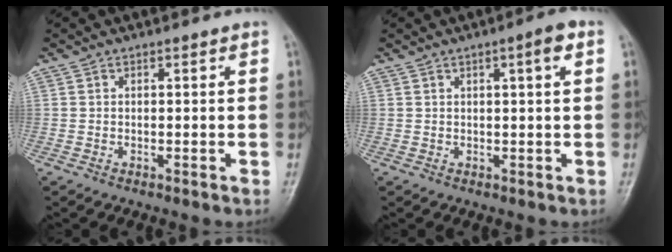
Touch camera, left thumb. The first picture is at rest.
{"total": 3.3, "force": [1.2, 0.4, 3.0], "torque": [-0.044, 0.003, 0.018]}